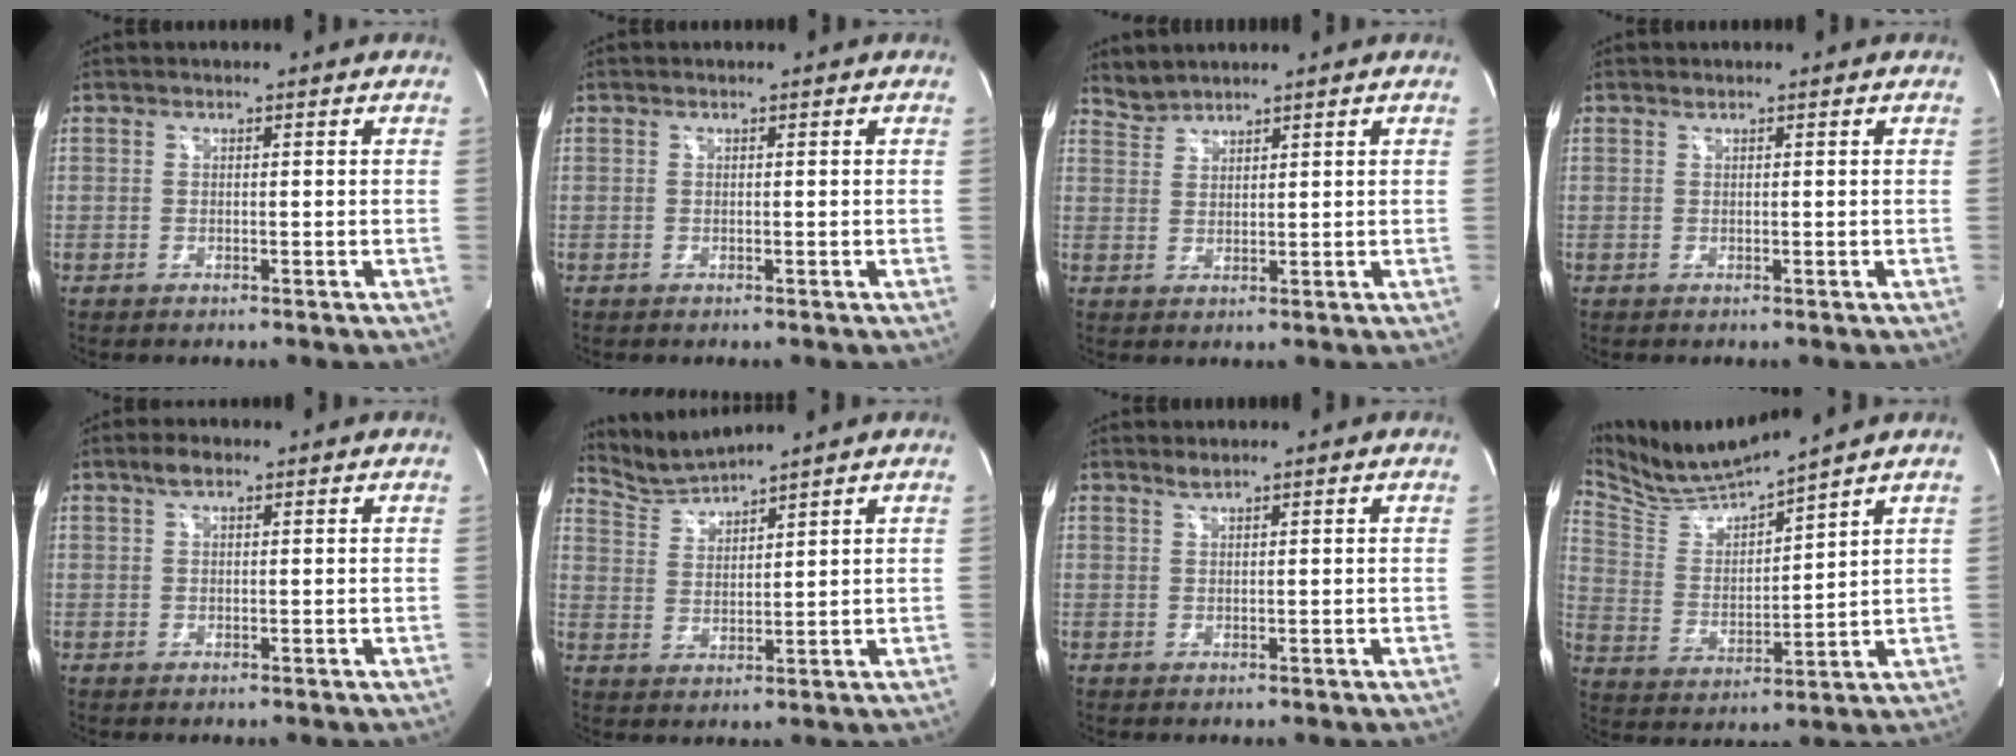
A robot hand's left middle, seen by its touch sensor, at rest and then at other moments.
{"total": 0.0}
{"total": 2.5, "force": [2.5, 0.0, -0.4], "torque": [0.000, 0.007, 0.057]}
{"total": 0.0}
{"total": 2.0, "force": [1.3, 0.8, 1.4], "torque": [-0.032, 0.011, 0.025]}
{"total": 5.1, "force": [4.8, -1.4, -0.5], "torque": [-0.004, -0.006, 0.109]}
{"total": 0.9, "force": [0.9, -0.1, 0.3], "torque": [-0.011, 0.001, 0.020]}
{"total": 9.7, "force": [9.3, -1.5, 2.6], "torque": [-0.068, -0.008, 0.194]}